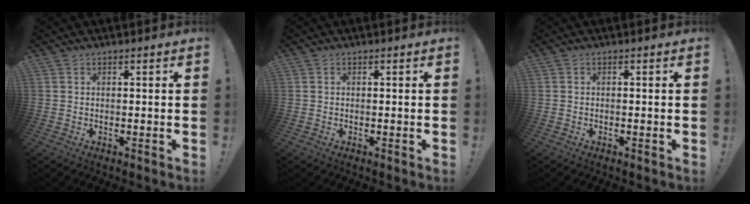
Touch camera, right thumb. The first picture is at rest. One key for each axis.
{"total": 0.0}
{"total": 0.0}